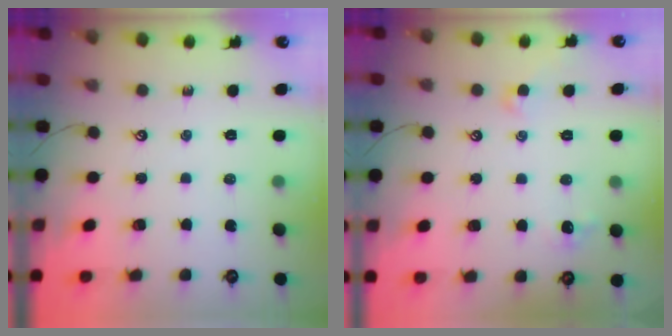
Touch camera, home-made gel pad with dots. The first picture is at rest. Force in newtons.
{"total": 1.7, "press": 1.6, "slide": 0.5}